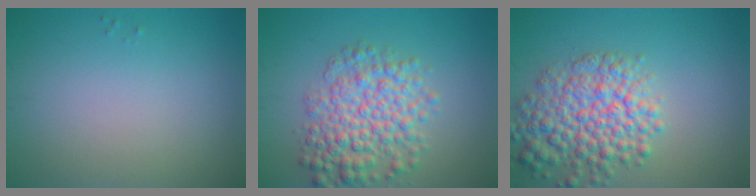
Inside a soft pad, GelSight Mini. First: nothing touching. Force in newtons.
{"total": 6.1, "press": 6.1, "slide": 0.1}
{"total": 6.7, "press": 6.7, "slide": 0.3}